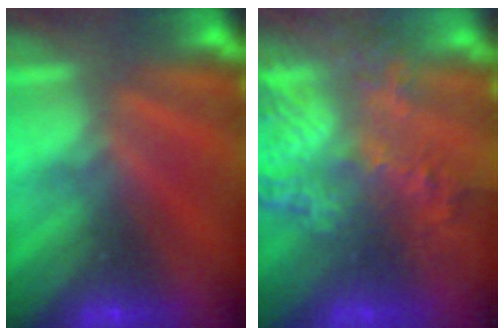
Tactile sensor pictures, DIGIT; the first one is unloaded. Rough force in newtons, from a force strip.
{"total": 9.6}